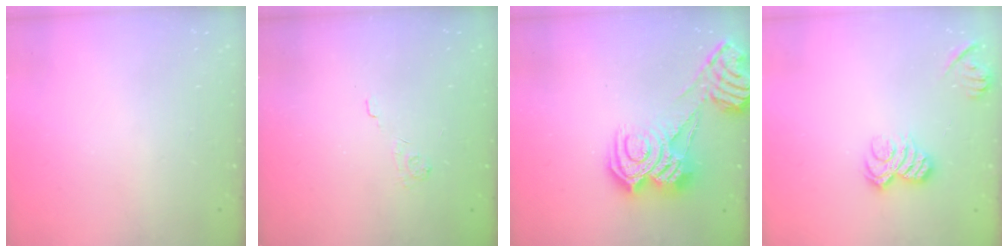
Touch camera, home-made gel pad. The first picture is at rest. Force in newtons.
{"total": 2.1, "press": 1.5, "slide": 1.4}
{"total": 12.3, "press": 12.2, "slide": 1.2}
{"total": 8.7, "press": 8.7, "slide": 0.3}